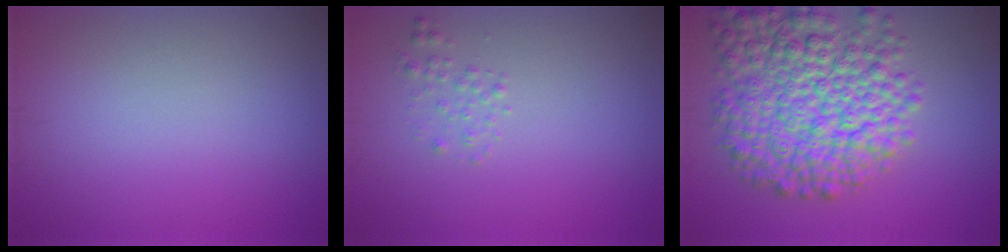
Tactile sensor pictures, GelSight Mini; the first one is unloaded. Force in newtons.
{"total": 1.0, "press": 1.0, "slide": 0.1}
{"total": 10.3, "press": 10.3, "slide": 0.4}